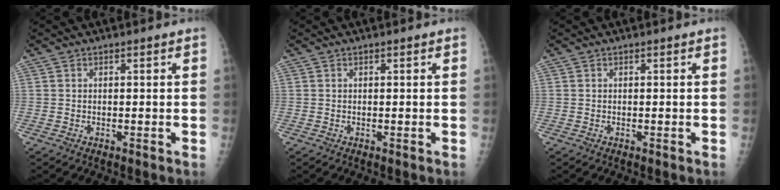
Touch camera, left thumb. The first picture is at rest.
{"total": 0.0}
{"total": 0.0}